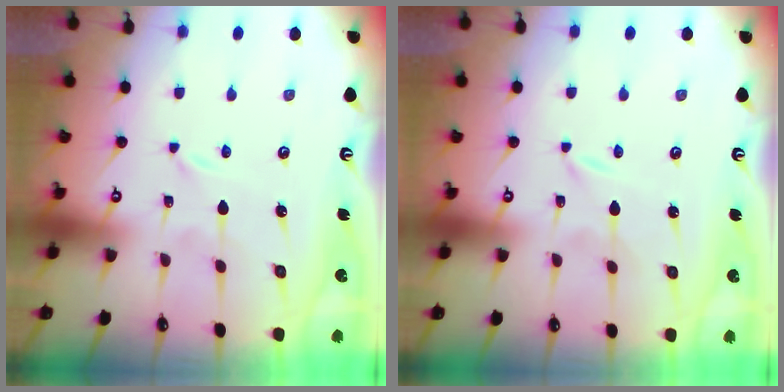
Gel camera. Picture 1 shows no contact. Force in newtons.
{"total": 0.0}